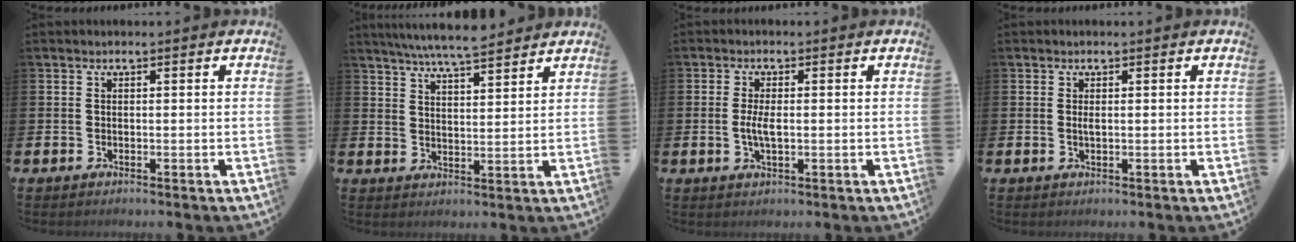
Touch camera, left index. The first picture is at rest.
{"total": 6.5, "force": [6.3, 0.2, 1.7], "torque": [-0.049, -0.029, 0.112]}
{"total": 3.1, "force": [-0.1, 1.2, 2.9], "torque": [-0.060, -0.002, -0.006]}
{"total": 0.7, "force": [0.2, 0.2, 0.6], "torque": [-0.012, 0.000, 0.002]}